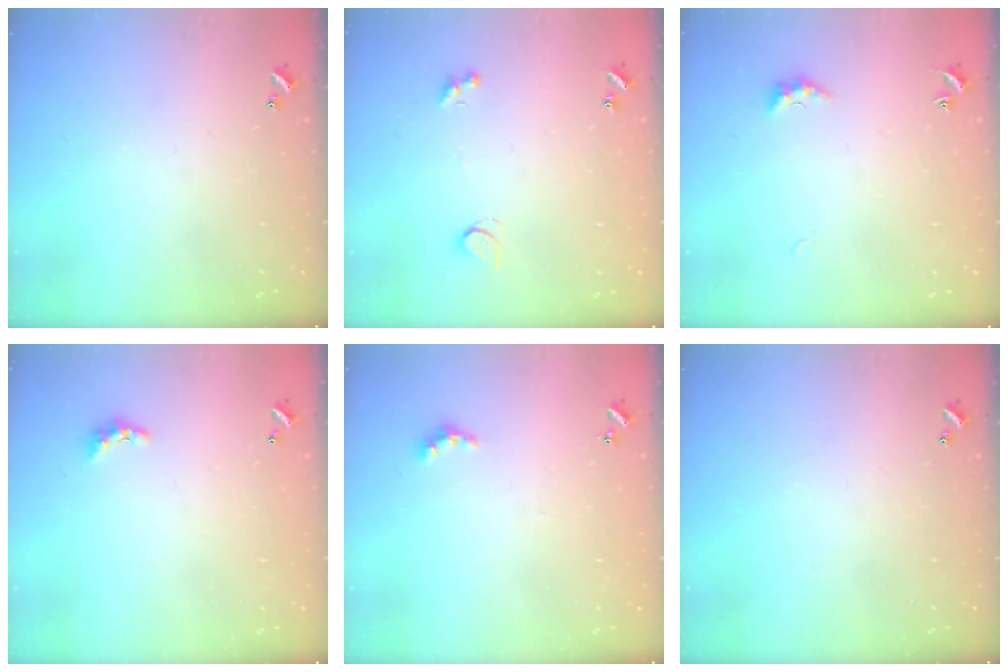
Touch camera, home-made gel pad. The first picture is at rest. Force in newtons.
{"total": 1.7, "press": 1.6, "slide": 0.6}
{"total": 2.0, "press": 1.9, "slide": 0.6}
{"total": 2.7, "press": 2.7, "slide": 0.6}
{"total": 2.4, "press": 2.3, "slide": 0.5}
{"total": 0.0}